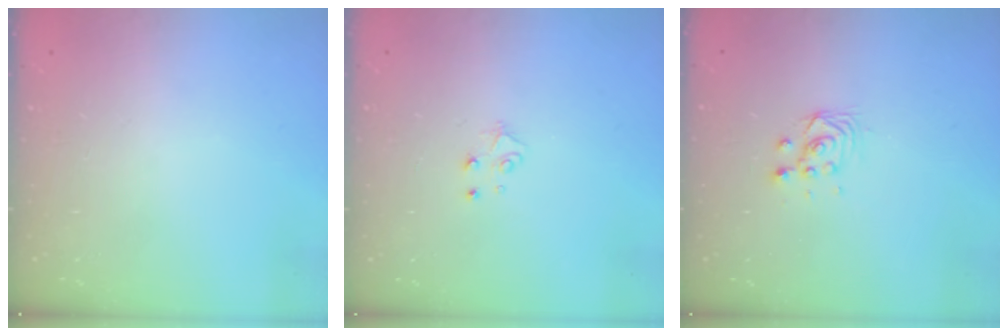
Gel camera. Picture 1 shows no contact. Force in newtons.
{"total": 4.8, "press": 4.8, "slide": 0.5}
{"total": 3.0, "press": 3.0, "slide": 0.1}